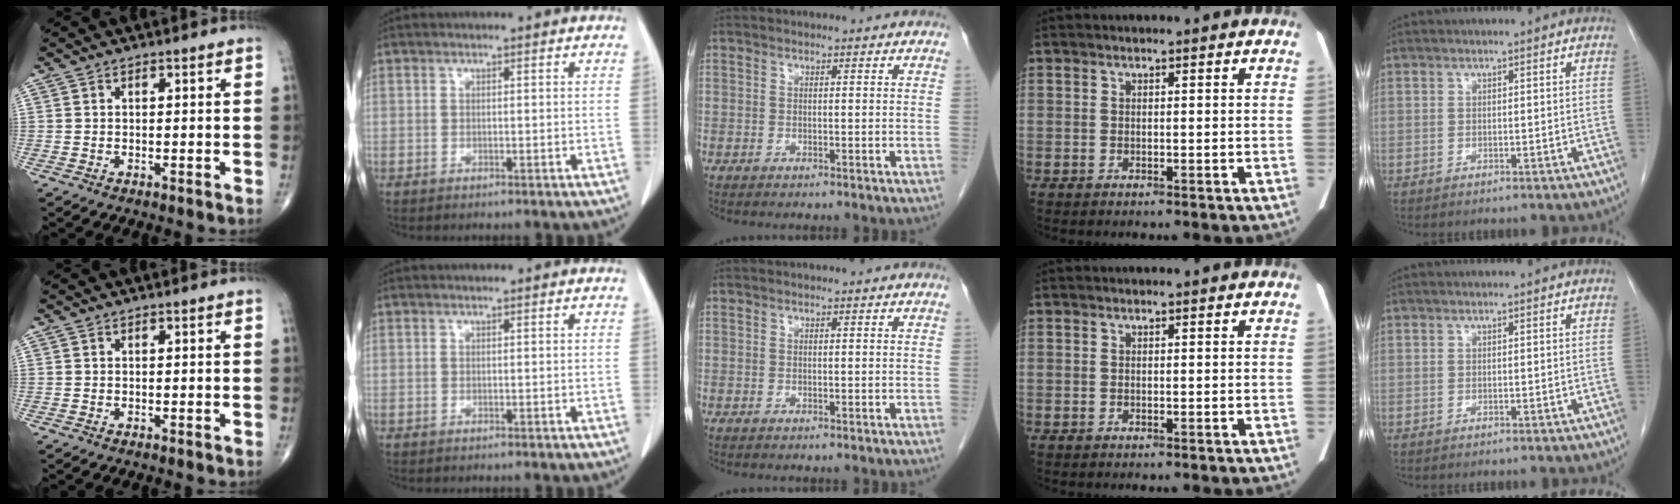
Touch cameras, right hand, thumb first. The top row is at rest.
{}